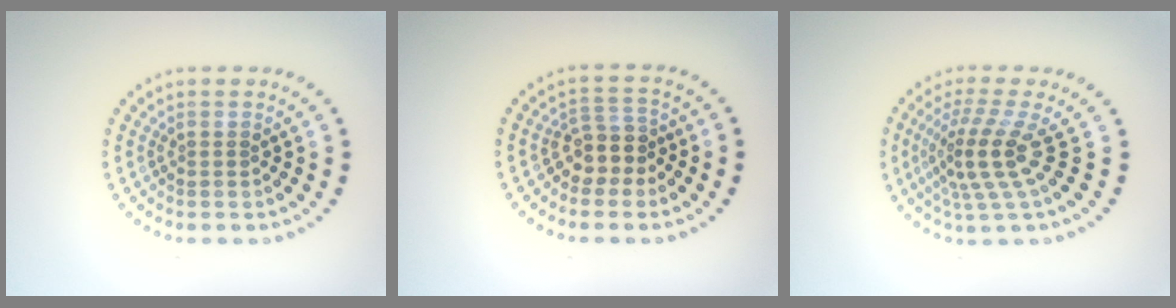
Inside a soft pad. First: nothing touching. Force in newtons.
{"total": 2.8, "press": 2.4, "slide": 1.5}
{"total": 4.2, "press": 2.8, "slide": 3.1}